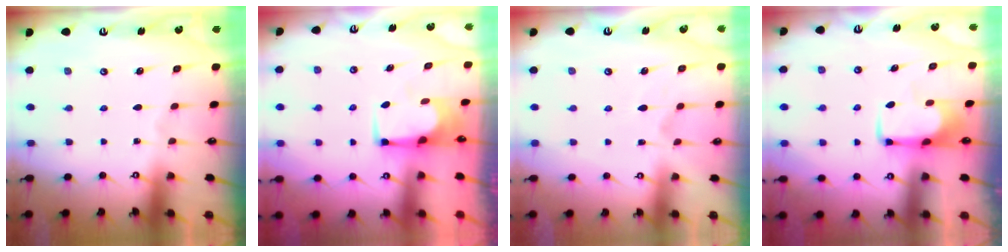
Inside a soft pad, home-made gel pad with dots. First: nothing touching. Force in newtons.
{"total": 1.6, "press": 1.6, "slide": 0.3}
{"total": 2.7, "press": 2.5, "slide": 1.2}
{"total": 2.0, "press": 2.0, "slide": 0.4}